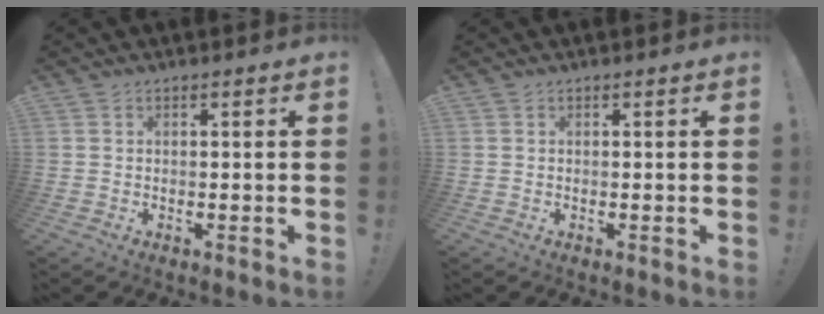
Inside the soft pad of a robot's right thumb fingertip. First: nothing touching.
{"total": 0.0}